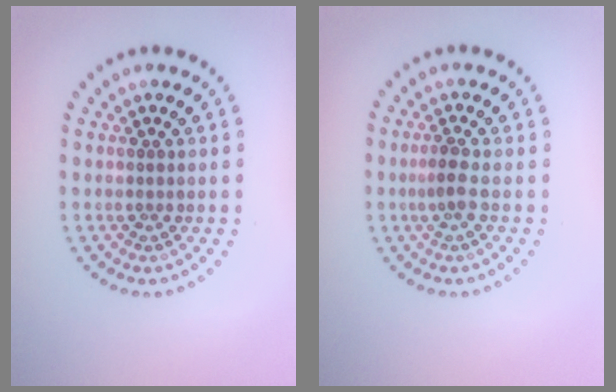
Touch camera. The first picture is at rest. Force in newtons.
{"total": 1.3, "press": 1.0, "slide": 0.7}